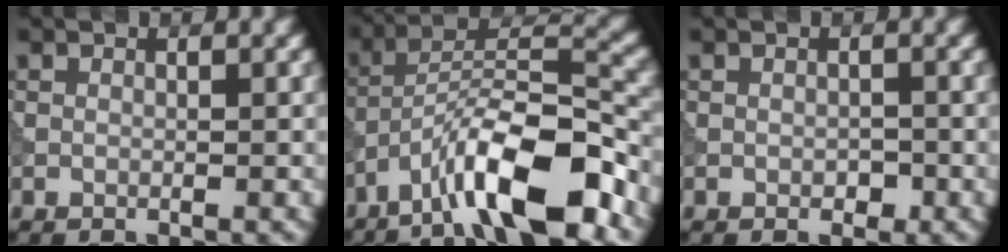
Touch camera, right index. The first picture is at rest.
{"total": 10.8, "force": [-6.6, 2.7, 8.1], "torque": [-0.130, 0.018, -0.122]}
{"total": 0.9, "force": [-0.3, 0.6, 0.6], "torque": [-0.008, -0.002, -0.004]}